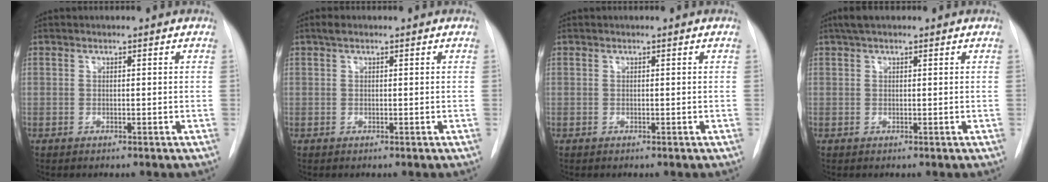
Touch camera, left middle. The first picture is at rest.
{"total": 1.1, "force": [0.7, 0.5, 0.6], "torque": [-0.015, 0.016, 0.012]}
{"total": 0.0}
{"total": 3.1, "force": [2.2, 1.1, 1.8], "torque": [-0.037, 0.023, 0.040]}